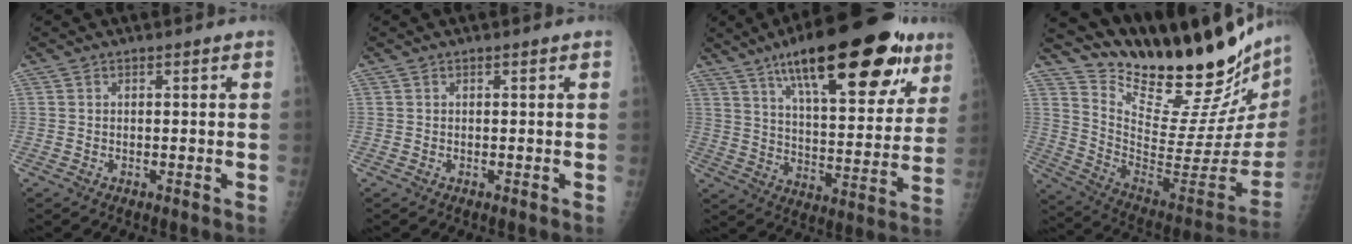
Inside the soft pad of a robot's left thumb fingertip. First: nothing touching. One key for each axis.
{"total": 0.0}
{"total": 27.8, "fx": 15.9, "fy": 9.5, "fz": 20.8, "tx": -0.274, "ty": -0.034, "tz": 0.242}
{"total": 31.9, "fx": 28.8, "fy": 6.1, "fz": 12.4, "tx": -0.171, "ty": -0.209, "tz": 0.406}